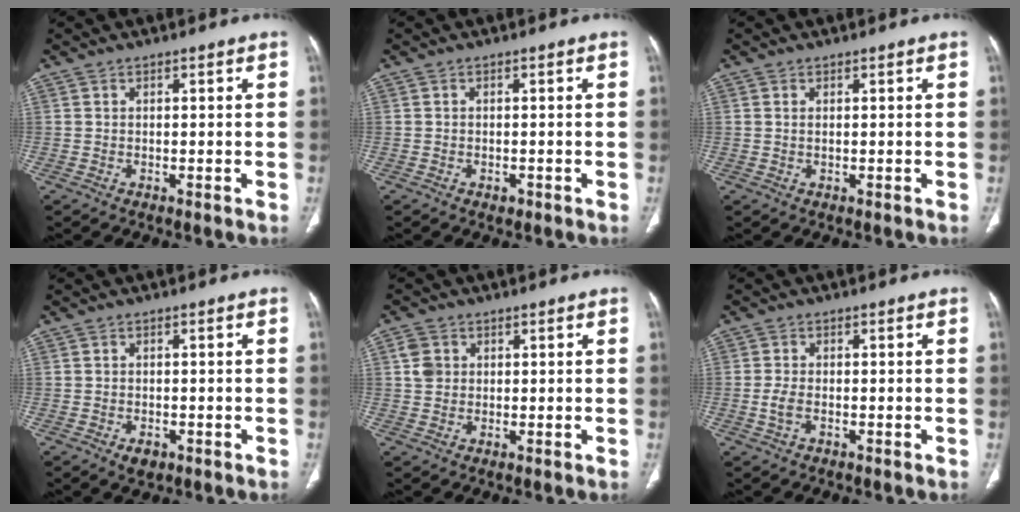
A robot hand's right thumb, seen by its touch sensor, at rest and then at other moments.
{"total": 1.1, "force": [-0.6, 0.8, 0.5], "torque": [-0.006, 0.001, -0.007]}
{"total": 0.6, "force": [0.2, 0.2, 0.5], "torque": [-0.016, 0.003, 0.006]}
{"total": 2.5, "force": [-1.2, 1.6, 1.4], "torque": [-0.017, 0.000, -0.013]}
{"total": 3.4, "force": [0.8, 2.8, 1.6], "torque": [-0.022, 0.003, 0.018]}
{"total": 2.6, "force": [-0.8, 1.5, 2.0], "torque": [-0.048, 0.005, -0.015]}